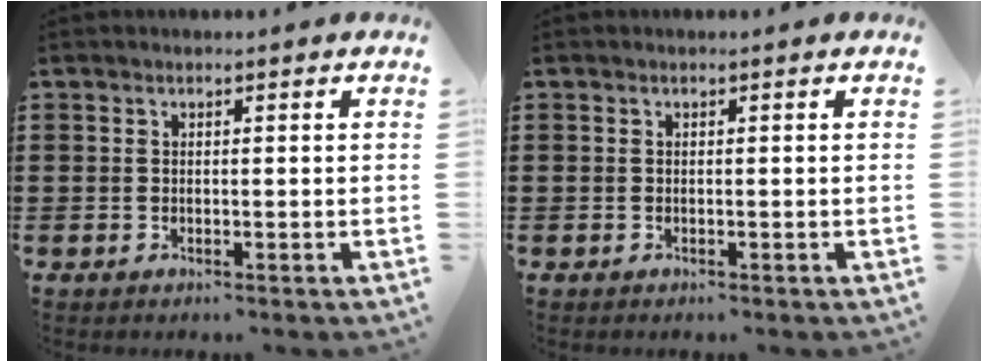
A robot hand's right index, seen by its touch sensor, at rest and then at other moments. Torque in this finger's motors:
{"motor_torque": [-0.19, 0.22, -0.05, -0.06]}